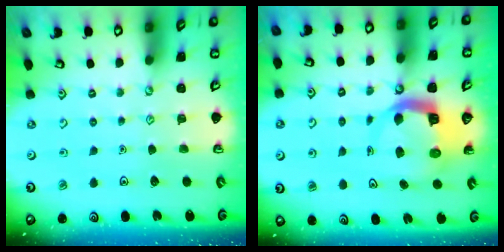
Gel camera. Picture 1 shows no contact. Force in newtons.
{"total": 7.5, "press": 7.4, "slide": 1.0}